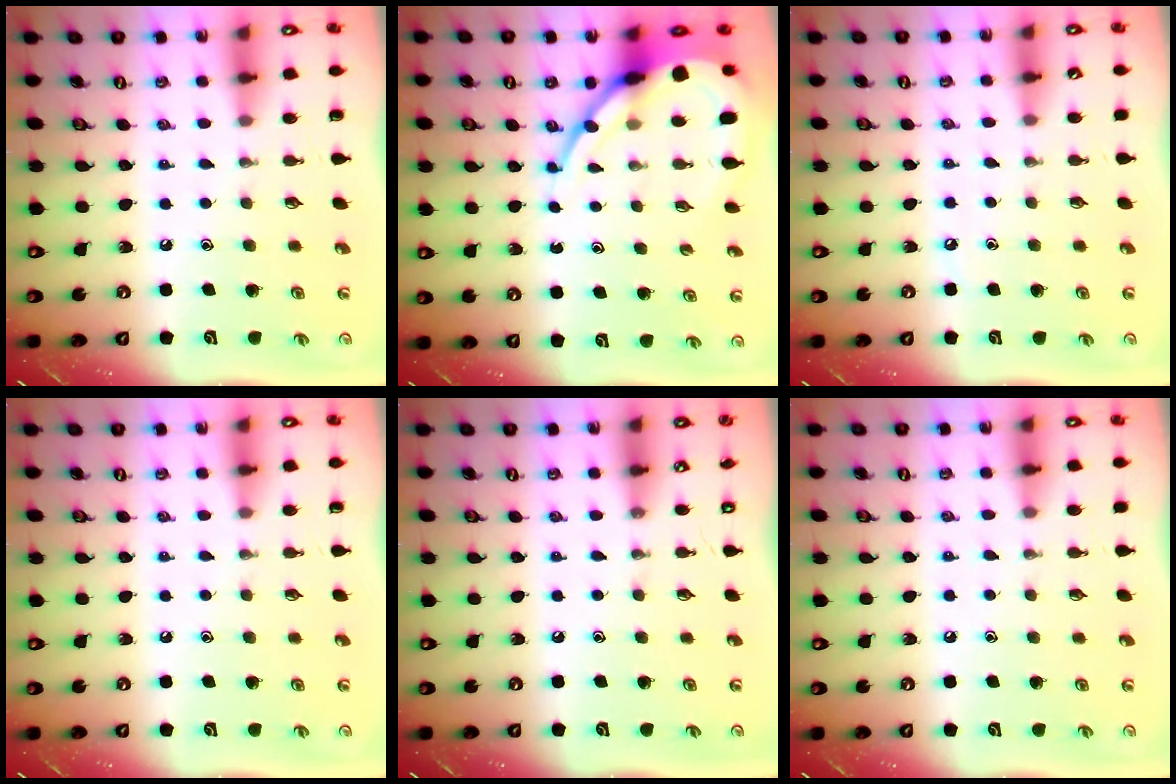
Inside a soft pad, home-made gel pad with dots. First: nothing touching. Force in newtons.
{"total": 13.0, "press": 12.9, "slide": 1.4}
{"total": 2.5, "press": 2.4, "slide": 0.4}
{"total": 0.0}
{"total": 0.0}
{"total": 4.0, "press": 4.0, "slide": 0.6}